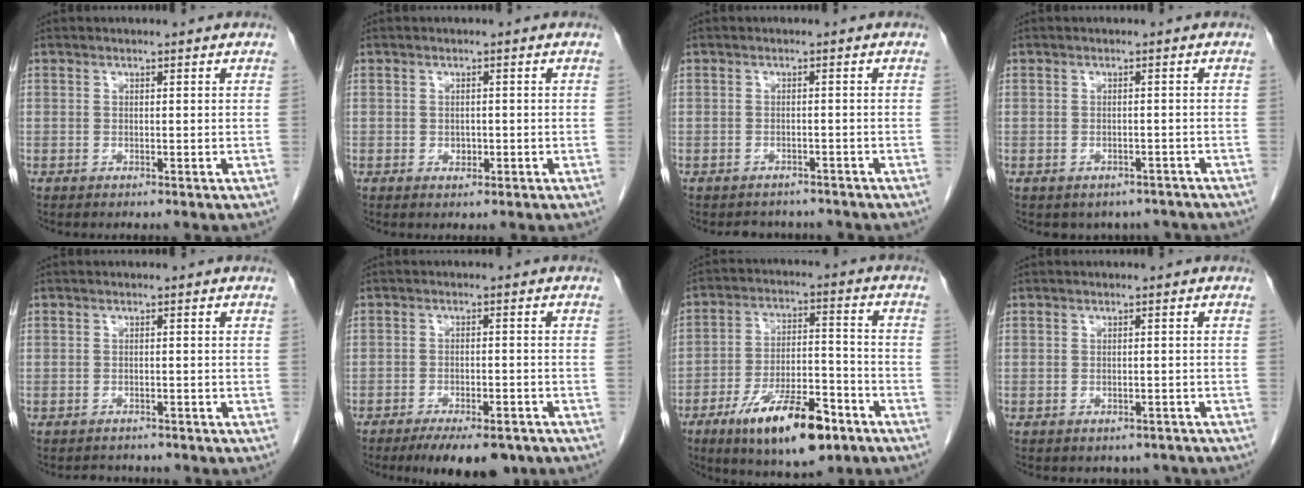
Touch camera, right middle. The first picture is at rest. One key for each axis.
{"total": 1.1, "fx": -0.3, "fy": 0.9, "fz": 0.7, "tx": -0.012, "ty": 0.001, "tz": -0.001}
{"total": 4.3, "fx": -3.9, "fy": 1.9, "fz": 0.3, "tx": -0.002, "ty": 0.004, "tz": -0.047}
{"total": 5.2, "fx": -4.4, "fy": 2.8, "fz": 0.6, "tx": 0.006, "ty": 0.013, "tz": -0.048}
{"total": 3.0, "fx": -2.8, "fy": 1.2, "fz": 0.2, "tx": -0.004, "ty": -0.001, "tz": -0.036}
{"total": 10.0, "fx": -7.7, "fy": 3.4, "fz": 5.4, "tx": -0.067, "ty": -0.004, "tz": -0.110}
{"total": 14.9, "fx": -8.9, "fy": 4.7, "fz": 11.0, "tx": -0.181, "ty": -0.001, "tz": -0.143}
{"total": 3.9, "fx": -3.3, "fy": 1.9, "fz": 0.3, "tx": 0.001, "ty": 0.012, "tz": -0.038}